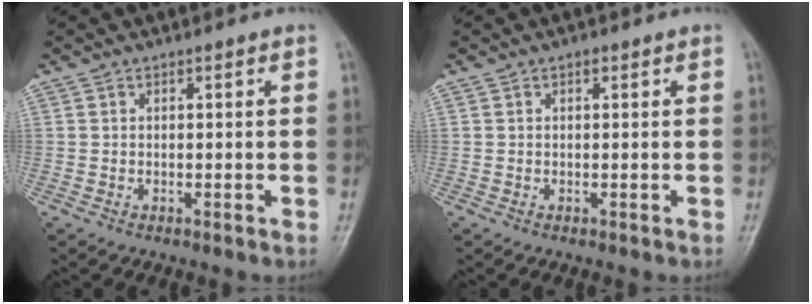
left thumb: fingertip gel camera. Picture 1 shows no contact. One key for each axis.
{"total": 0.6, "fx": 0.3, "fy": 0.4, "fz": 0.4, "tx": -0.003, "ty": 0.000, "tz": 0.002}